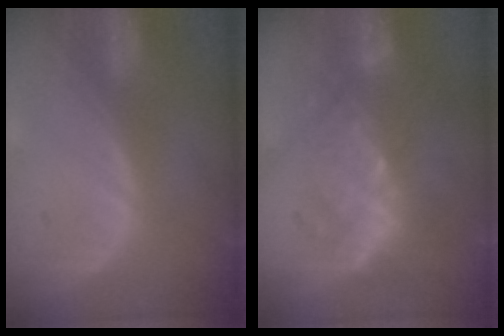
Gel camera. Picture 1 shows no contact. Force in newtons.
{"total": 9.4, "press": 9.0, "slide": 2.6}